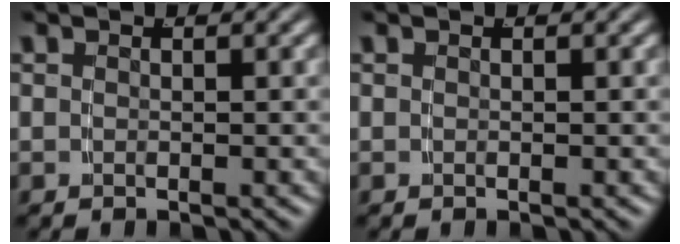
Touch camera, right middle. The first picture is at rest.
{"total": 0.0}